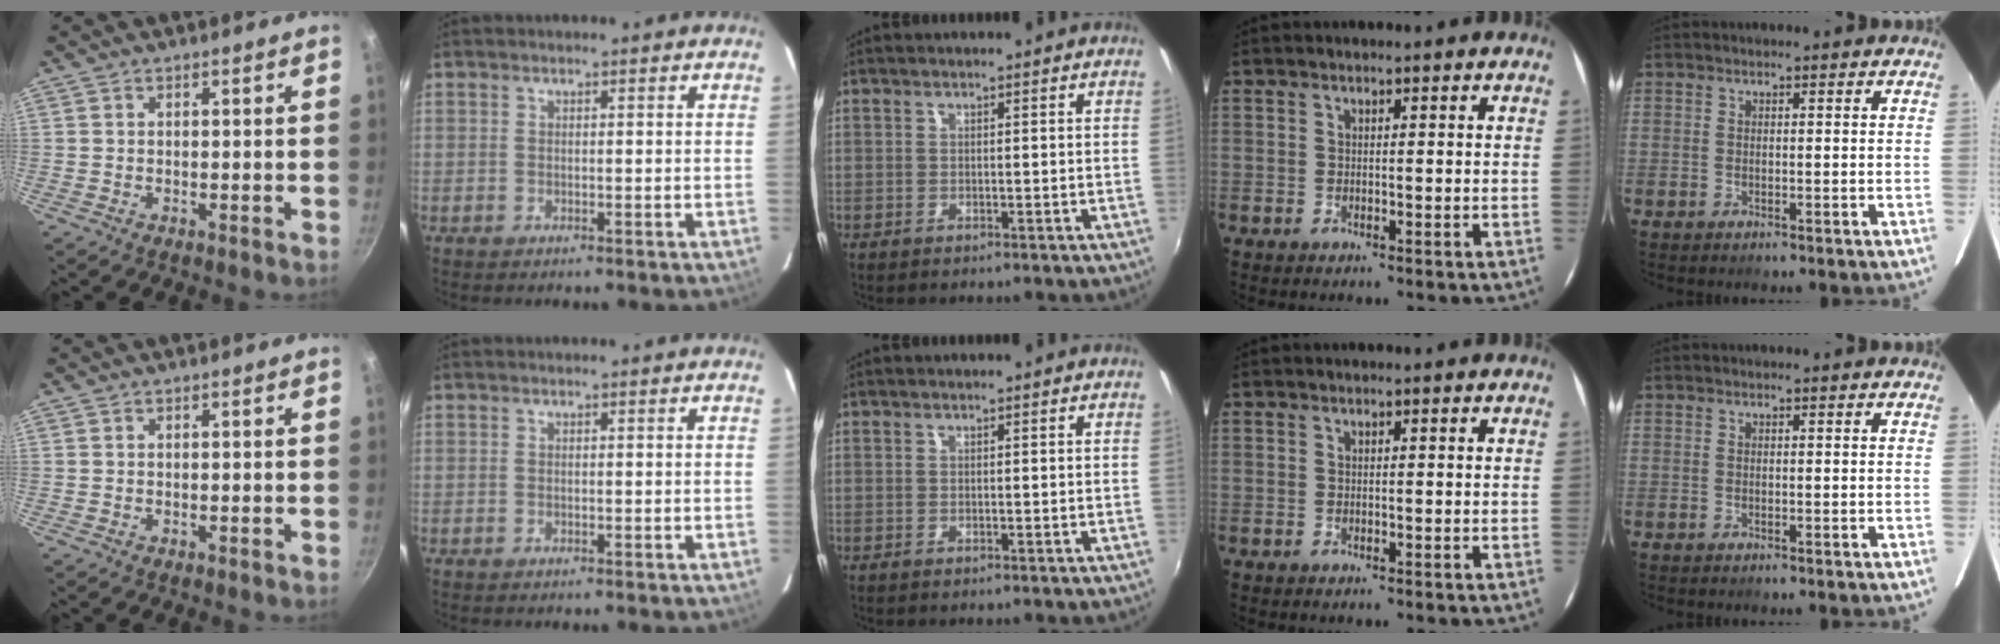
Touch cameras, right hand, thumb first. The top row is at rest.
{}